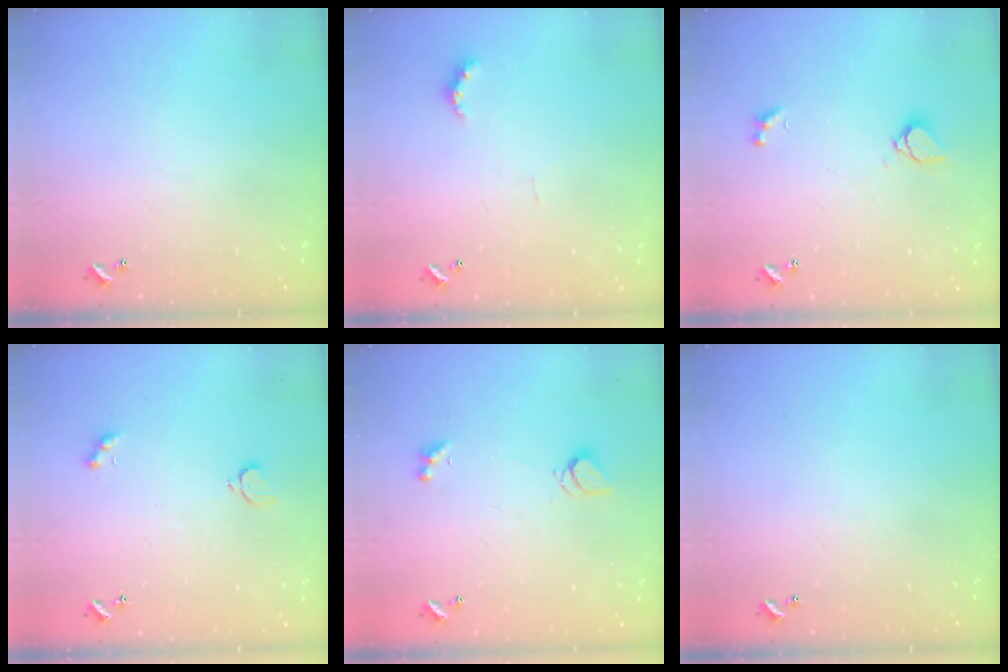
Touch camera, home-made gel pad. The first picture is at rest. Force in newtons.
{"total": 4.3, "press": 4.3, "slide": 0.7}
{"total": 1.6, "press": 1.5, "slide": 0.5}
{"total": 2.1, "press": 2.1, "slide": 0.5}
{"total": 2.5, "press": 2.5, "slide": 0.6}
{"total": 0.0}